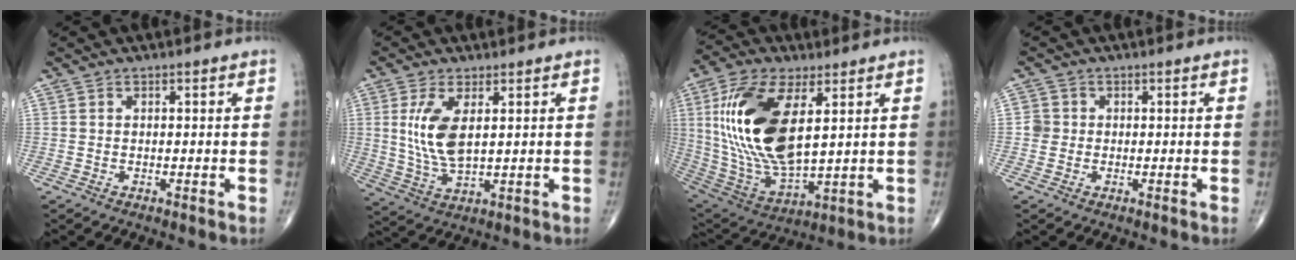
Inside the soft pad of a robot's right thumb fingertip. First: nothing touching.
{"total": 9.0, "force": [2.0, 3.9, 7.9], "torque": [-0.165, -0.015, 0.048]}
{"total": 22.0, "force": [5.0, 10.0, 19.0], "torque": [-0.386, -0.027, 0.099]}
{"total": 2.7, "force": [-0.2, 2.6, 0.8], "torque": [-0.003, 0.008, -0.008]}